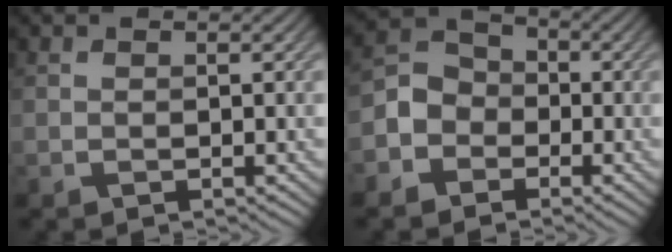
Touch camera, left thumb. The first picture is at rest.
{"total": 4.7, "force": [-2.1, 3.9, 1.4], "torque": [-0.032, 0.009, -0.060]}